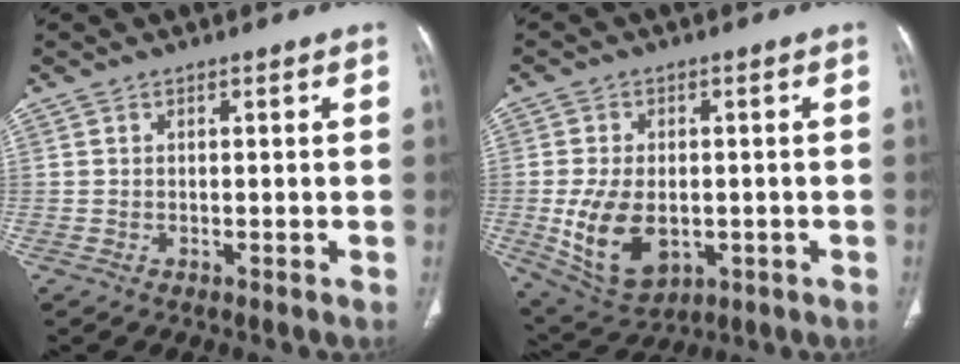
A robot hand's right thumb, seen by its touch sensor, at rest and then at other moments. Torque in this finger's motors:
{"motor_torque": [-0.25, 0.72, 0.14, -0.22, 0.33]}